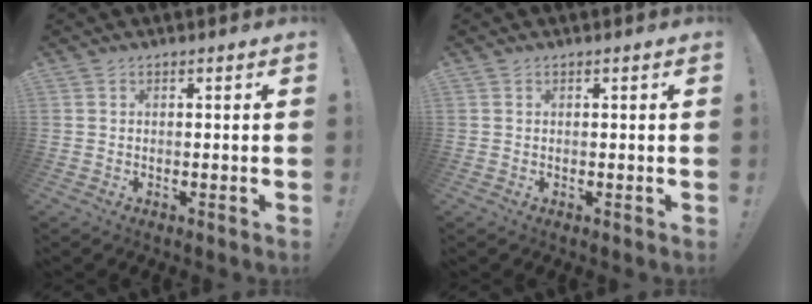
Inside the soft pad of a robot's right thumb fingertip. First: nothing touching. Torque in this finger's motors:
{"motor_torque": [-0.15, 0.11, 0.01, -0.02, 0.01]}